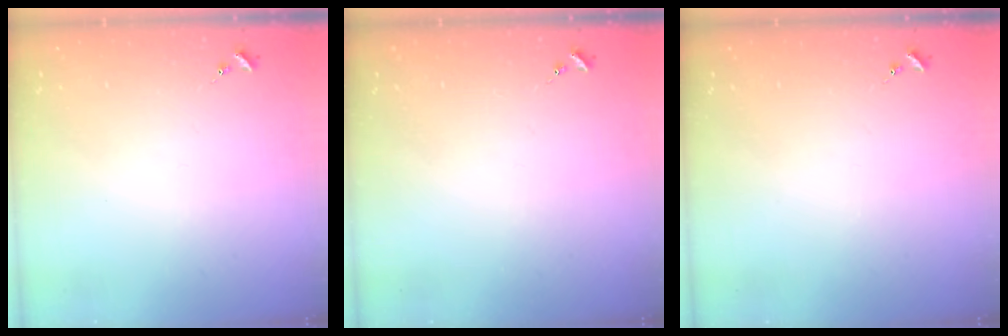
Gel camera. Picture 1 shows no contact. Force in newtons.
{"total": 0.0}
{"total": 0.0}